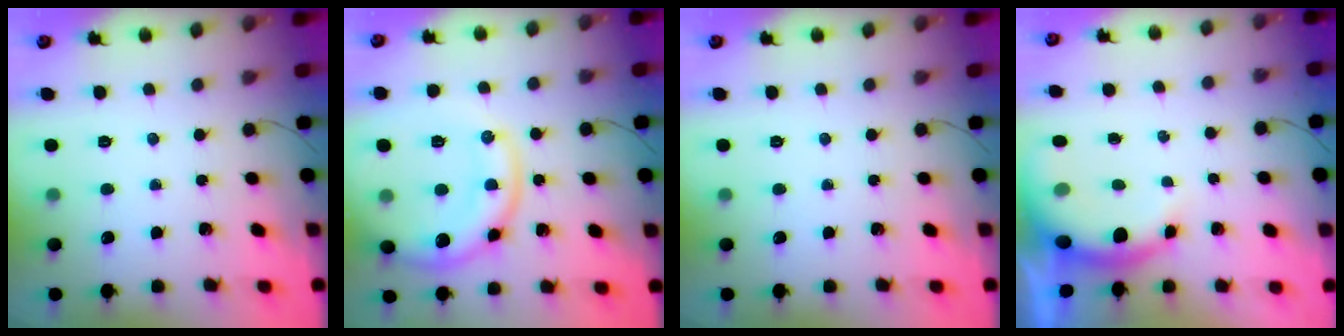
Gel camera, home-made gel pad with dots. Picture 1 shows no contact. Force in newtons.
{"total": 15.1, "press": 15.0, "slide": 0.9}
{"total": 0.0}
{"total": 6.7, "press": 6.6, "slide": 0.8}